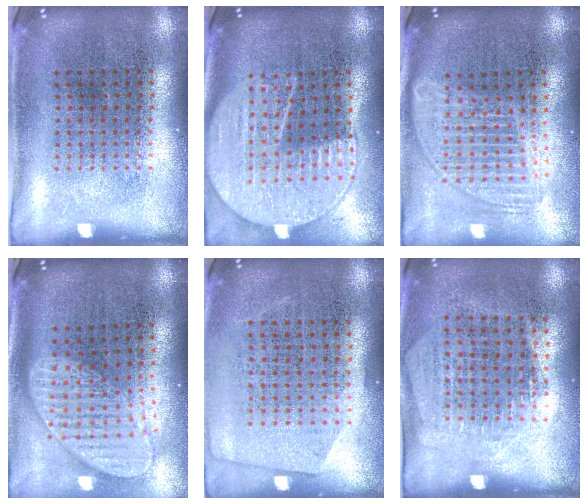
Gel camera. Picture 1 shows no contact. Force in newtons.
{"total": 2.1, "press": 1.9, "slide": 0.9}
{"total": 1.8, "press": 1.5, "slide": 0.9}
{"total": 2.0, "press": 1.6, "slide": 1.2}
{"total": 0.5, "press": 0.0, "slide": 0.5}
{"total": 1.3, "press": 1.2, "slide": 0.6}